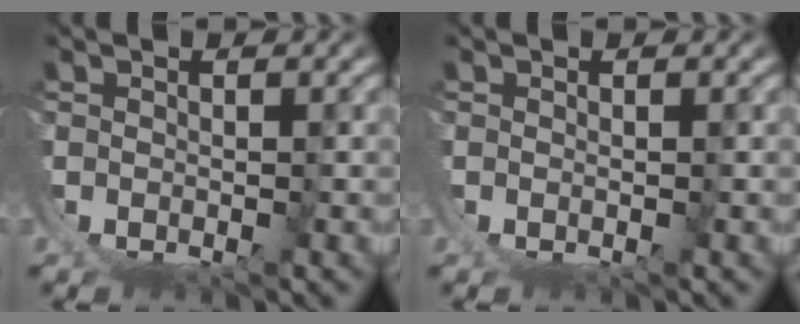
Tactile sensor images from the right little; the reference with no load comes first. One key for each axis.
{"total": 1.2, "fx": 0.4, "fy": -1.2, "fz": 0.0, "tx": 0.009, "ty": 0.005, "tz": 0.008}